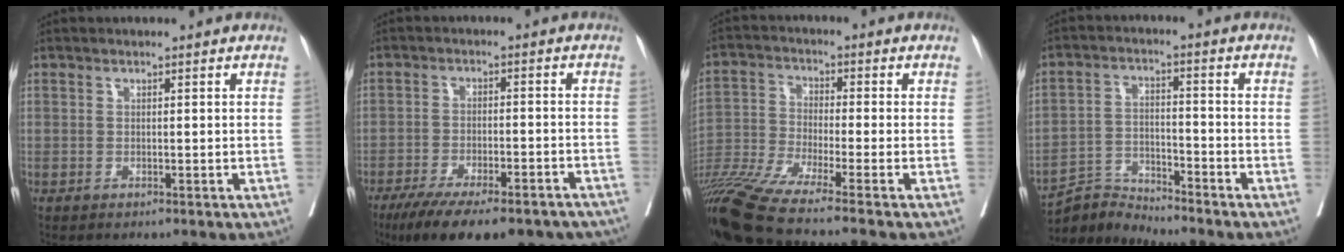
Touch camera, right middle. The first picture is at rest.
{"total": 20.5, "force": [-16.1, 5.6, 11.3], "torque": [-0.152, -0.013, -0.219]}
{"total": 16.7, "force": [-13.6, -1.8, 9.5], "torque": [-0.193, -0.035, -0.244]}
{"total": 6.2, "force": [-6.1, -0.7, -1.0], "torque": [0.009, 0.000, -0.114]}